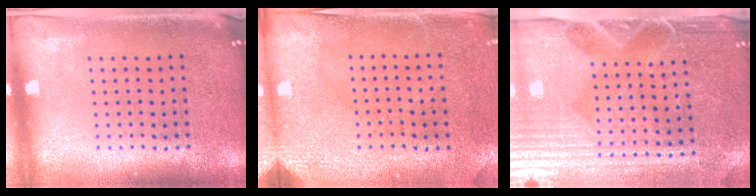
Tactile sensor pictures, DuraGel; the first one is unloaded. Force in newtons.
{"total": 3.0, "press": 2.4, "slide": 1.7}
{"total": 4.6, "press": 4.2, "slide": 1.8}